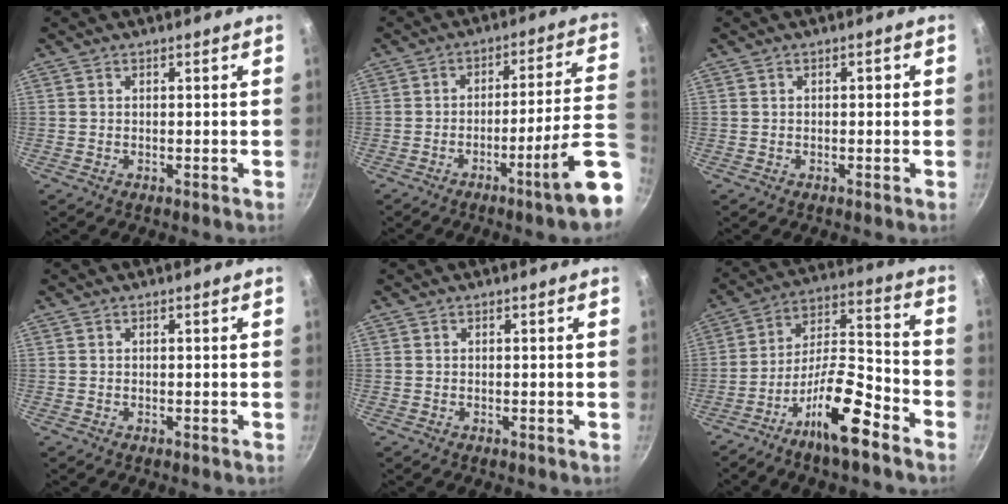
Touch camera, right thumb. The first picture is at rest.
{"total": 13.3, "force": [-6.0, 0.4, 11.9], "torque": [-0.151, 0.038, -0.089]}
{"total": 1.2, "force": [0.2, 0.7, 1.0], "torque": [-0.008, 0.007, 0.002]}
{"total": 0.0}
{"total": 0.0}
{"total": 14.6, "force": [-9.0, 3.9, 10.8], "torque": [-0.182, 0.069, -0.166]}